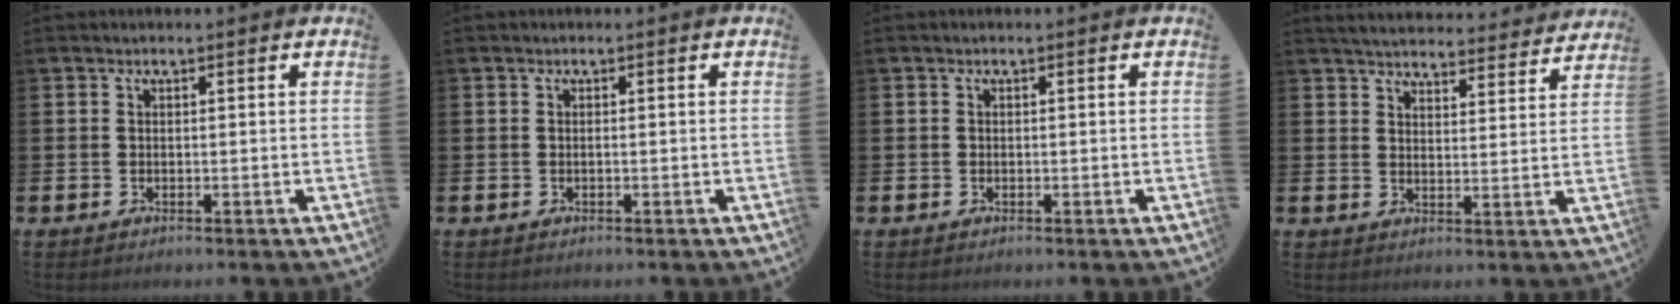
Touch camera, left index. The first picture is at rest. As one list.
[{"total": 0.0}, {"total": 0.0}, {"total": 4.7, "force": [4.6, 0.6, 0.5], "torque": [-0.024, -0.032, 0.081]}]